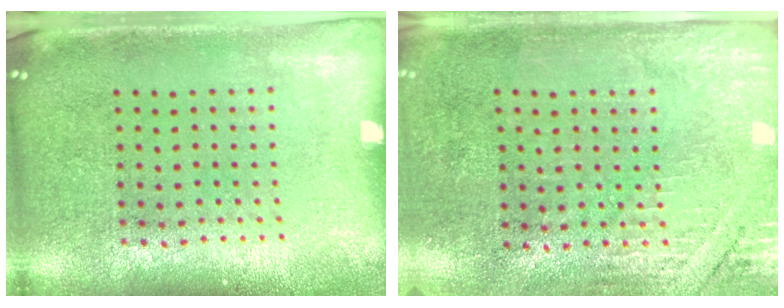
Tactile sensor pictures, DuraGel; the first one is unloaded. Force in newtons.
{"total": 2.7, "press": 2.5, "slide": 1.1}